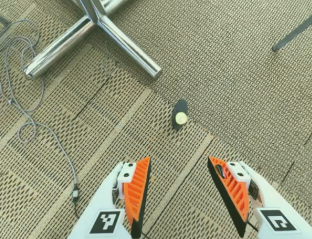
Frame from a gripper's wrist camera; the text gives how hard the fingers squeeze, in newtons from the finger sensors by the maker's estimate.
{"total": 0.0}